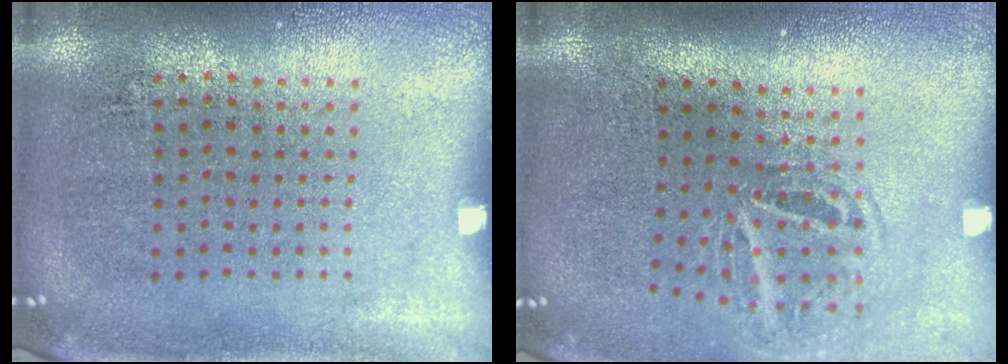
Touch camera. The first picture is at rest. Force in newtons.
{"total": 1.7, "press": 1.1, "slide": 1.3}